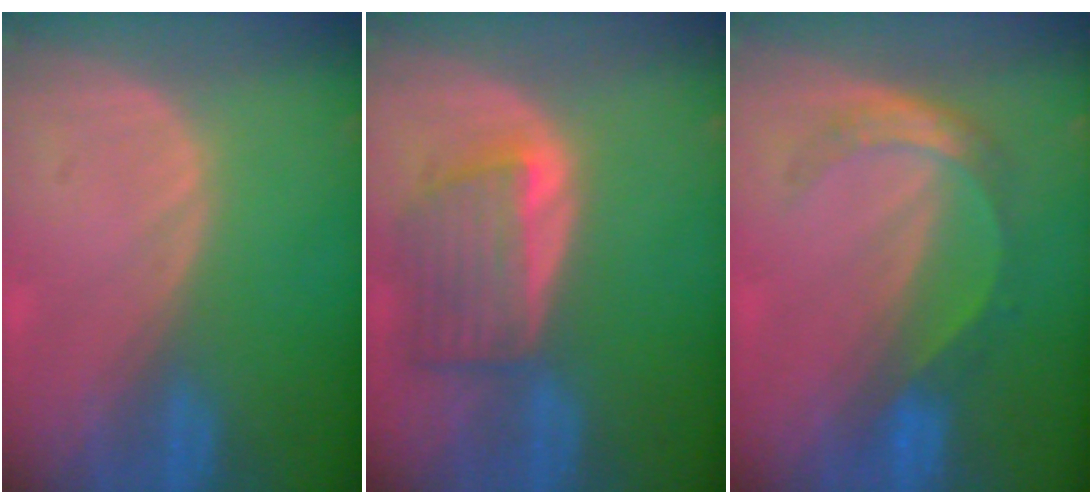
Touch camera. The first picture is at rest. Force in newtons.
{"total": 6.4, "press": 6.4, "slide": 0.8}
{"total": 5.6, "press": 4.8, "slide": 2.8}